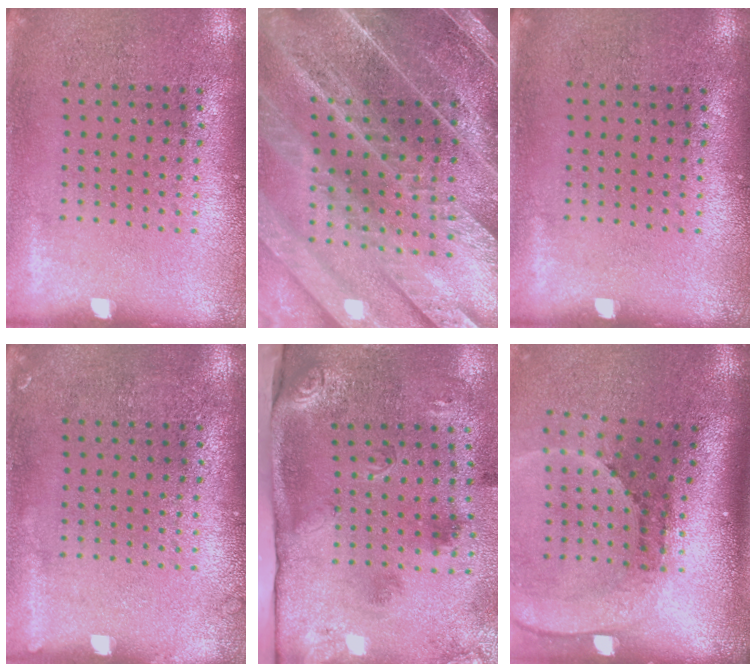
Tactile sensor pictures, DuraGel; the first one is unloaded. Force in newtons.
{"total": 4.4, "press": 4.0, "slide": 2.0}
{"total": 0.0}
{"total": 0.6, "press": 0.5, "slide": 0.1}
{"total": 3.4, "press": 2.0, "slide": 2.7}
{"total": 2.6, "press": 1.7, "slide": 1.9}